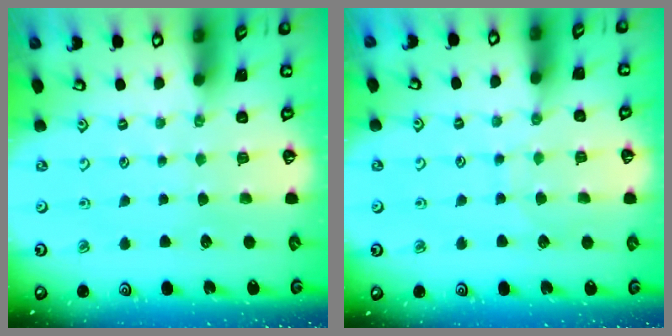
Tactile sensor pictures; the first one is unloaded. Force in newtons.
{"total": 6.6, "press": 6.6, "slide": 0.5}